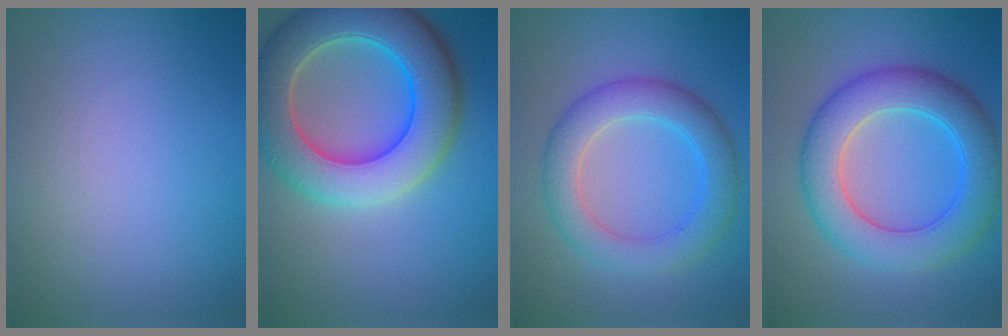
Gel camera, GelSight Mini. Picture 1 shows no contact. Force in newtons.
{"total": 10.2, "press": 10.2, "slide": 0.6}
{"total": 5.2, "press": 5.2, "slide": 0.1}
{"total": 7.4, "press": 7.4, "slide": 0.1}